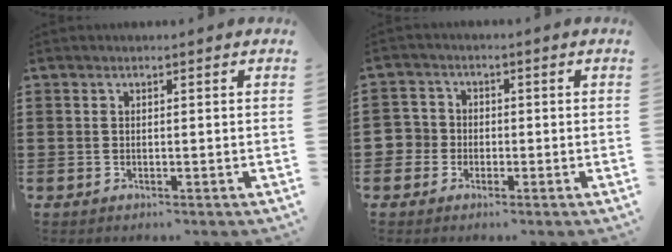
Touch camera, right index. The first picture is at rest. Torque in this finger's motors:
{"motor_torque": [-0.66, 1.12, 0.02, -0.01]}